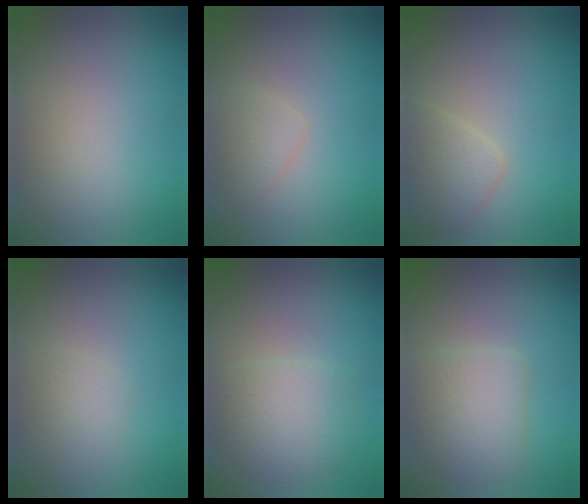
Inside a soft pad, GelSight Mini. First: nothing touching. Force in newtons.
{"total": 1.6, "press": 1.6, "slide": 0.1}
{"total": 2.5, "press": 2.5, "slide": 0.2}
{"total": 0.9, "press": 0.9, "slide": 0.1}
{"total": 3.3, "press": 3.3, "slide": 0.2}
{"total": 3.5, "press": 3.5, "slide": 0.2}